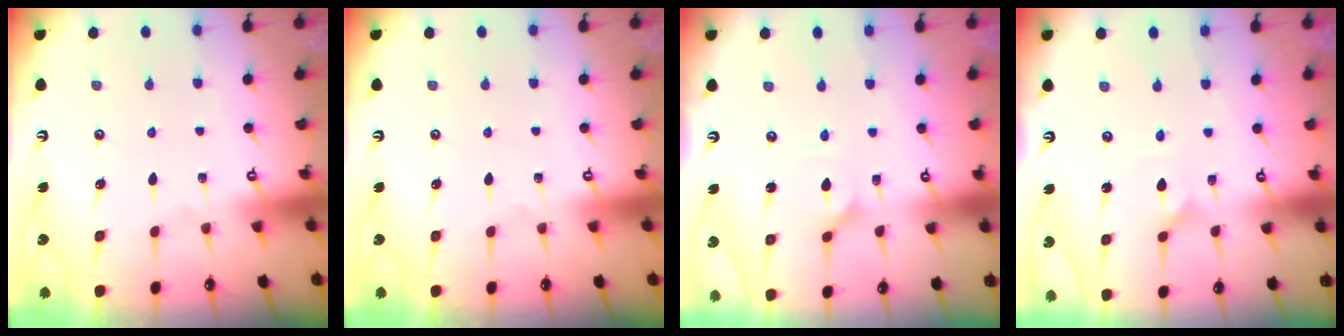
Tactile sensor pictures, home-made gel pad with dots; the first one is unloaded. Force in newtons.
{"total": 0.0}
{"total": 4.0, "press": 4.0, "slide": 0.8}
{"total": 2.1, "press": 2.1, "slide": 0.6}